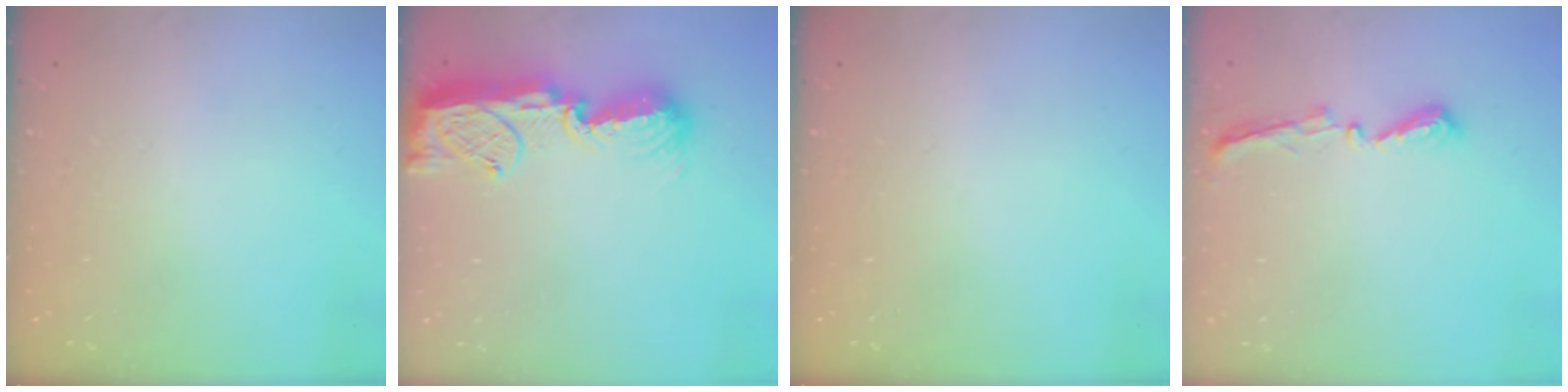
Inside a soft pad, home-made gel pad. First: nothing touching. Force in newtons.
{"total": 13.6, "press": 13.4, "slide": 2.3}
{"total": 0.0}
{"total": 5.5, "press": 5.5, "slide": 0.5}